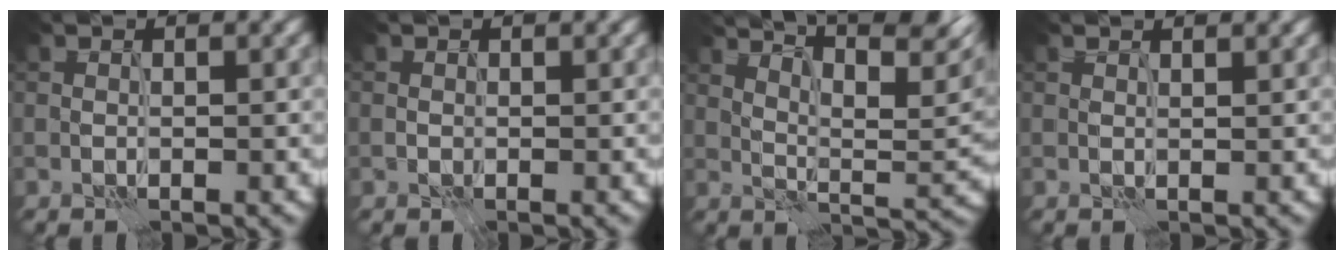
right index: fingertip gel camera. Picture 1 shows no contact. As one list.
[{"total": 0.0}, {"total": 12.0, "force": [7.8, 3.1, 8.5], "torque": [-0.128, 0.027, 0.102]}, {"total": 1.6, "force": [1.2, 0.6, 0.8], "torque": [-0.004, 0.001, 0.004]}]